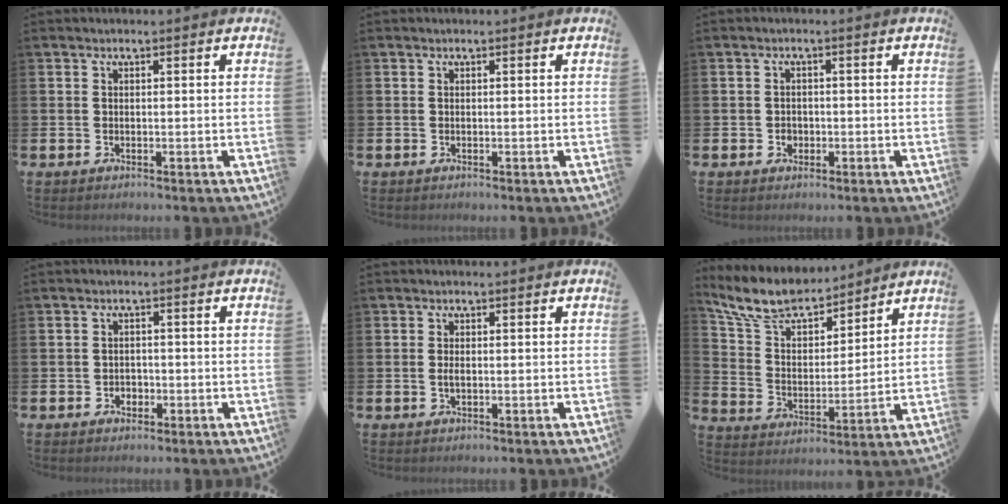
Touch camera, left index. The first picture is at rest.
{"total": 0.0}
{"total": 1.4, "force": [-0.4, 1.3, 0.4], "torque": [0.007, 0.000, -0.013]}
{"total": 1.7, "force": [-0.8, 1.4, 0.4], "torque": [-0.002, -0.001, -0.021]}
{"total": 1.1, "force": [-0.1, 0.5, 0.9], "torque": [-0.011, 0.000, -0.005]}
{"total": 9.2, "force": [8.3, 2.8, 2.7], "torque": [-0.091, -0.047, 0.151]}